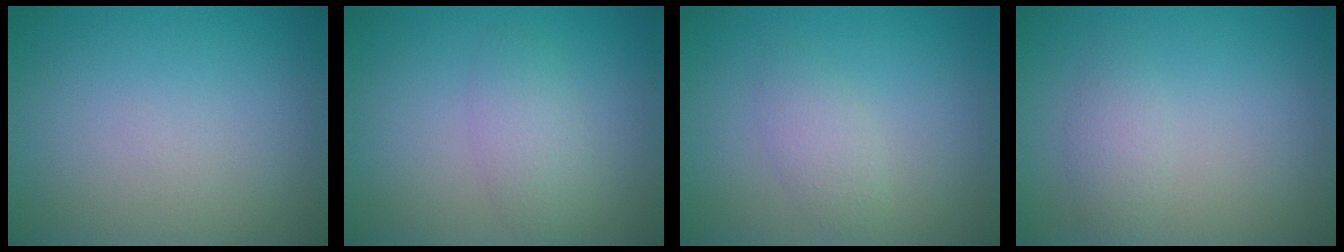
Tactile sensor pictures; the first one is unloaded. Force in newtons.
{"total": 2.4, "press": 2.4, "slide": 0.1}
{"total": 1.9, "press": 1.9, "slide": 0.1}
{"total": 1.6, "press": 1.6, "slide": 0.1}